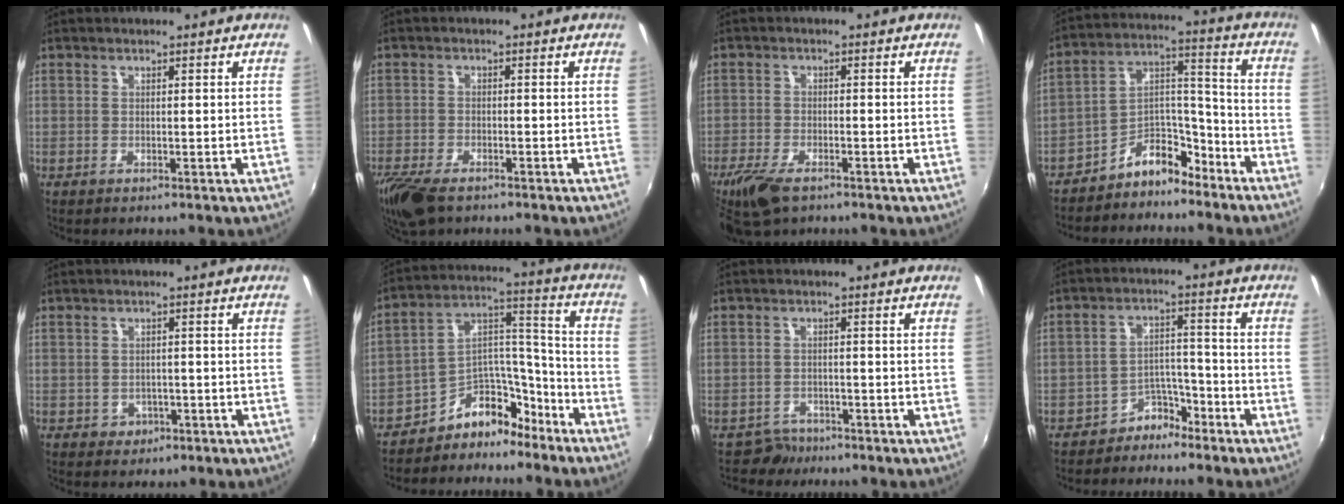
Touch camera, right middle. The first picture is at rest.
{"total": 7.8, "force": [-5.8, 2.9, 4.3], "torque": [-0.113, -0.030, -0.111]}
{"total": 7.6, "force": [-5.3, 3.0, 4.5], "torque": [-0.117, -0.024, -0.101]}
{"total": 9.1, "force": [-7.3, 4.6, 2.7], "torque": [-0.039, 0.064, -0.122]}
{"total": 3.4, "force": [-1.2, 3.0, 0.9], "torque": [-0.027, 0.005, -0.009]}
{"total": 10.9, "force": [-8.3, 6.2, 3.1], "torque": [-0.037, 0.084, -0.134]}
{"total": 3.2, "force": [-2.6, 1.9, -0.4], "torque": [0.000, 0.005, -0.045]}
{"total": 5.3, "force": [-4.4, 2.9, 0.5], "torque": [-0.008, 0.027, -0.075]}